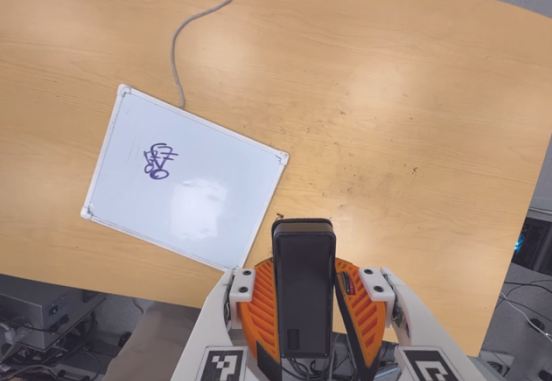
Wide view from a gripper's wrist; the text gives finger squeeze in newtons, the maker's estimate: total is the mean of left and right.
{"total": 5.7, "left": 4.7, "right": 6.7}